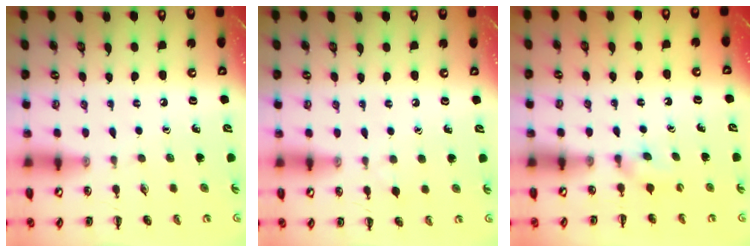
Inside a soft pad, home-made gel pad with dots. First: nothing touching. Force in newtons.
{"total": 2.6, "press": 2.3, "slide": 1.1}
{"total": 2.4, "press": 2.2, "slide": 1.0}